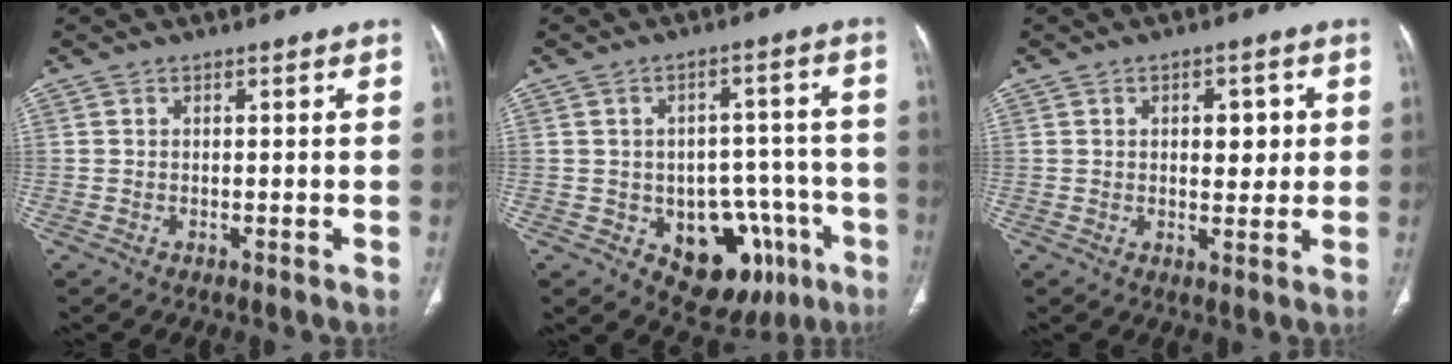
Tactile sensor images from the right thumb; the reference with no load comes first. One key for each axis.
{"total": 14.8, "fx": -6.0, "fy": 9.6, "fz": 9.5, "tx": -0.076, "ty": 0.039, "tz": -0.067}
{"total": 5.5, "fx": 1.1, "fy": 3.1, "fz": 4.3, "tx": -0.038, "ty": -0.003, "tz": 0.016}